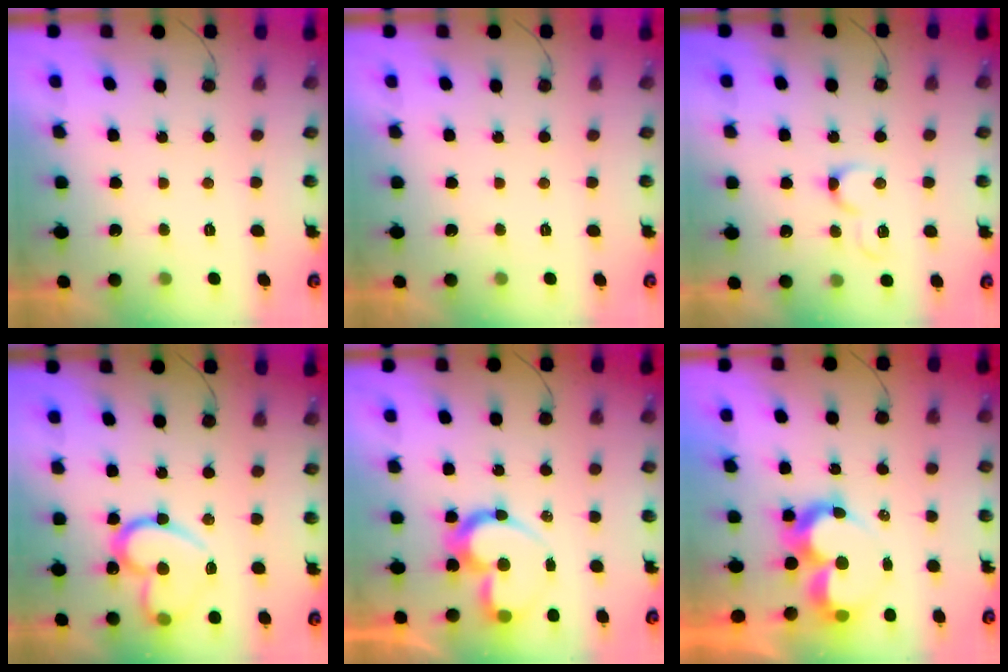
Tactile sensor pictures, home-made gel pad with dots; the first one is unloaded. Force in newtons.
{"total": 0.0}
{"total": 4.9, "press": 4.9, "slide": 0.8}
{"total": 17.2, "press": 17.2, "slide": 1.2}
{"total": 14.7, "press": 14.5, "slide": 2.2}
{"total": 10.5, "press": 10.4, "slide": 1.0}